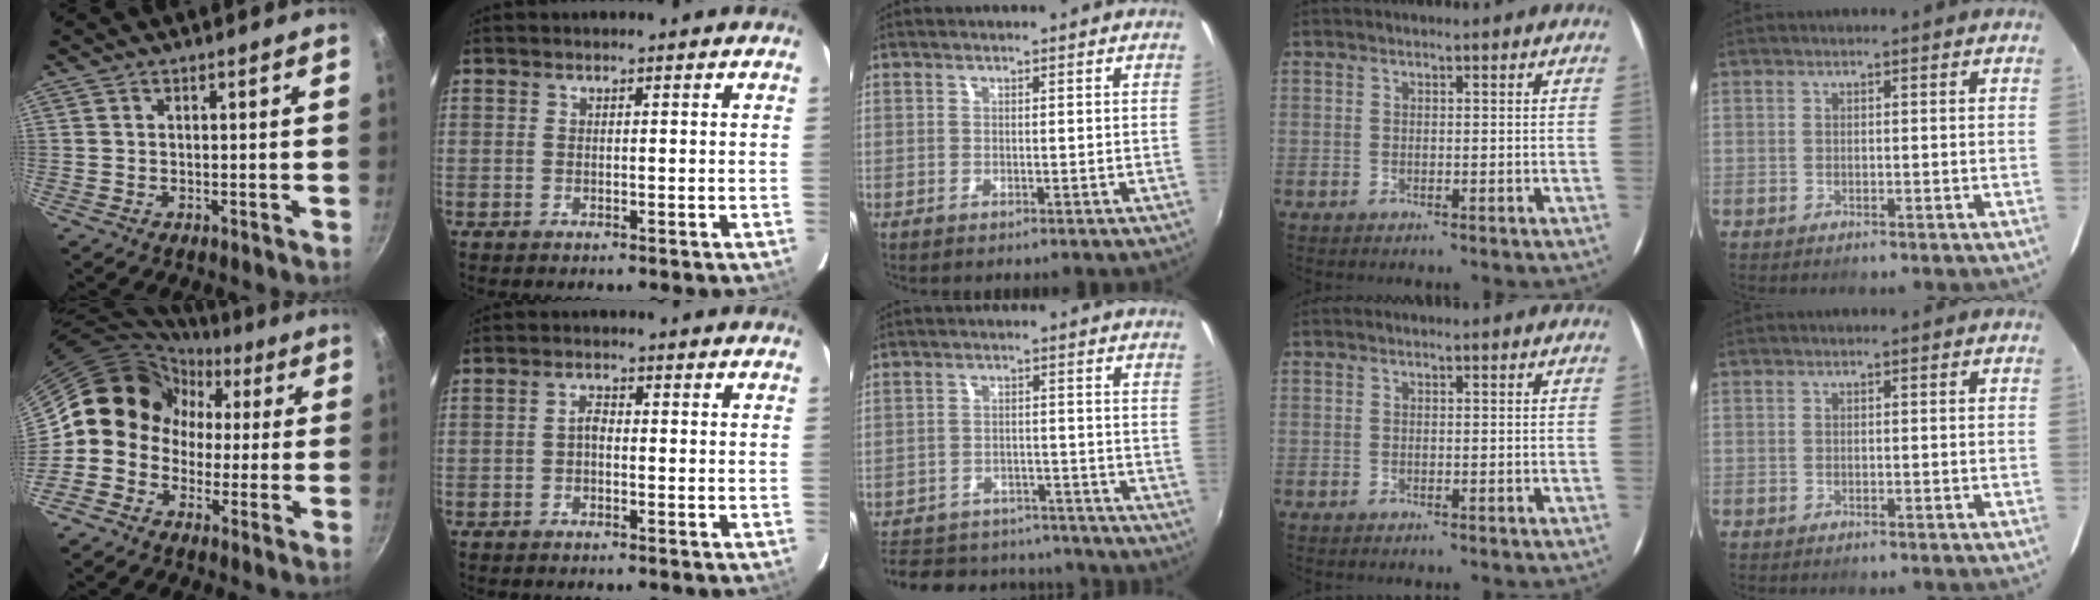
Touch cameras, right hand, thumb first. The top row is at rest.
{"thumb": {"total": 10.0, "force": [0.8, 9.3, 3.7], "torque": [-0.025, 0.032, -0.016]}, "index": {"total": 1.8, "force": [-0.8, 1.0, 1.3], "torque": [-0.027, 0.008, -0.016]}, "middle": {"total": 20.1, "force": [-16.7, 8.7, 7.1], "torque": [-0.168, 0.023, -0.214]}}